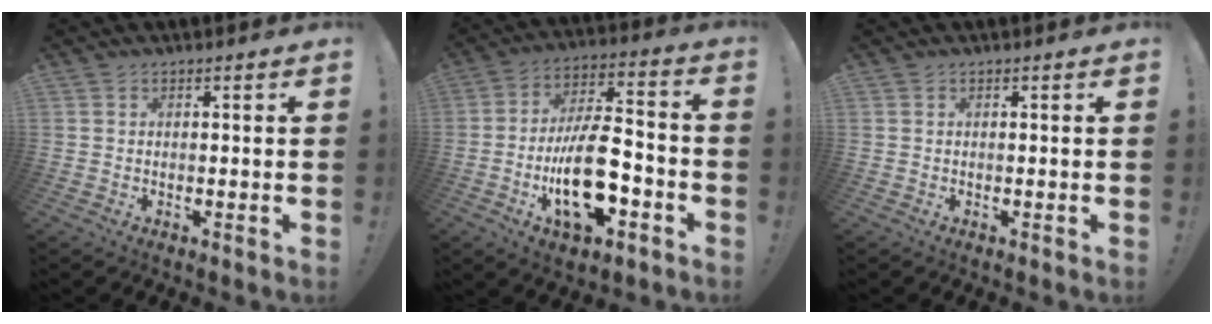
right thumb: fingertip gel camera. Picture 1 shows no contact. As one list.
[{"total": 19.3, "force": [-6.1, 9.1, 15.9], "torque": [-0.277, 0.036, -0.096]}, {"total": 0.0}]